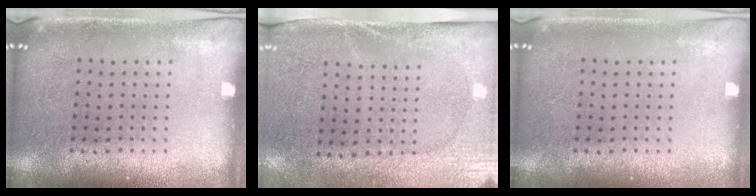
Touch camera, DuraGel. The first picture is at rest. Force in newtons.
{"total": 2.7, "press": 2.2, "slide": 1.5}
{"total": 0.0}